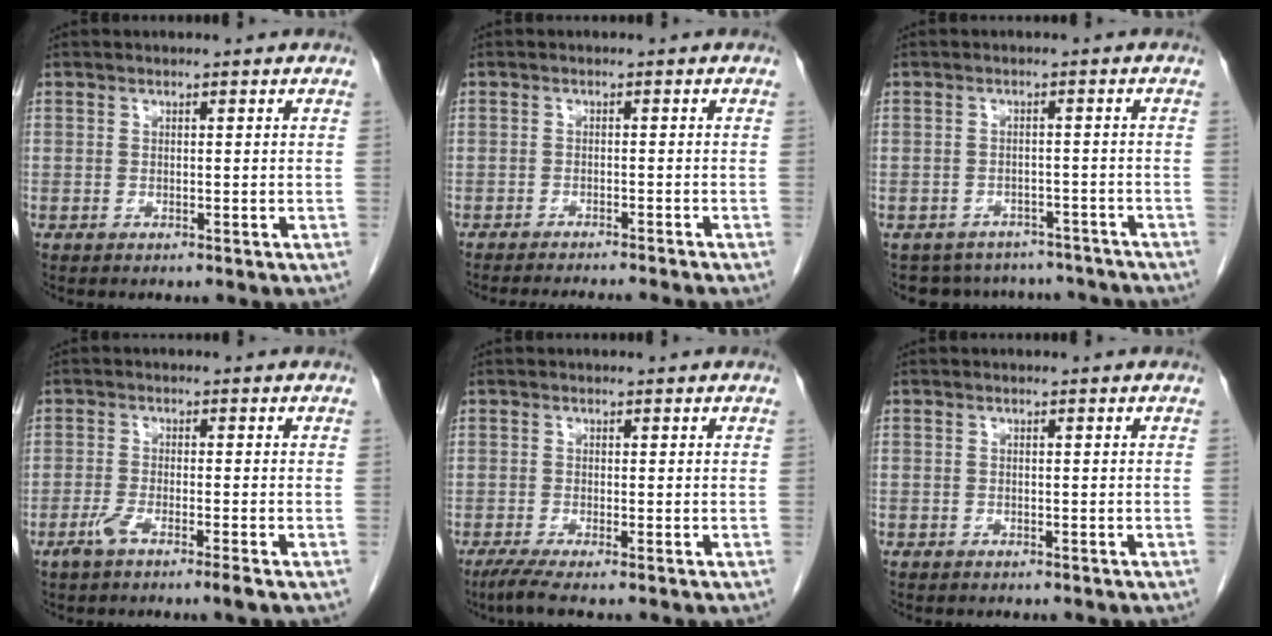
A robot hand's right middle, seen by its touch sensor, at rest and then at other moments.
{"total": 9.5, "force": [-8.7, -0.2, 3.7], "torque": [-0.033, -0.017, -0.114]}
{"total": 10.8, "force": [-9.7, 4.5, 1.2], "torque": [-0.015, 0.019, -0.106]}
{"total": 3.8, "force": [-2.4, -0.1, 2.9], "torque": [-0.057, -0.007, -0.051]}
{"total": 3.0, "force": [-2.0, -0.2, 2.2], "torque": [-0.047, -0.012, -0.044]}
{"total": 0.7, "force": [-0.5, 0.4, 0.1], "torque": [-0.006, 0.003, -0.009]}